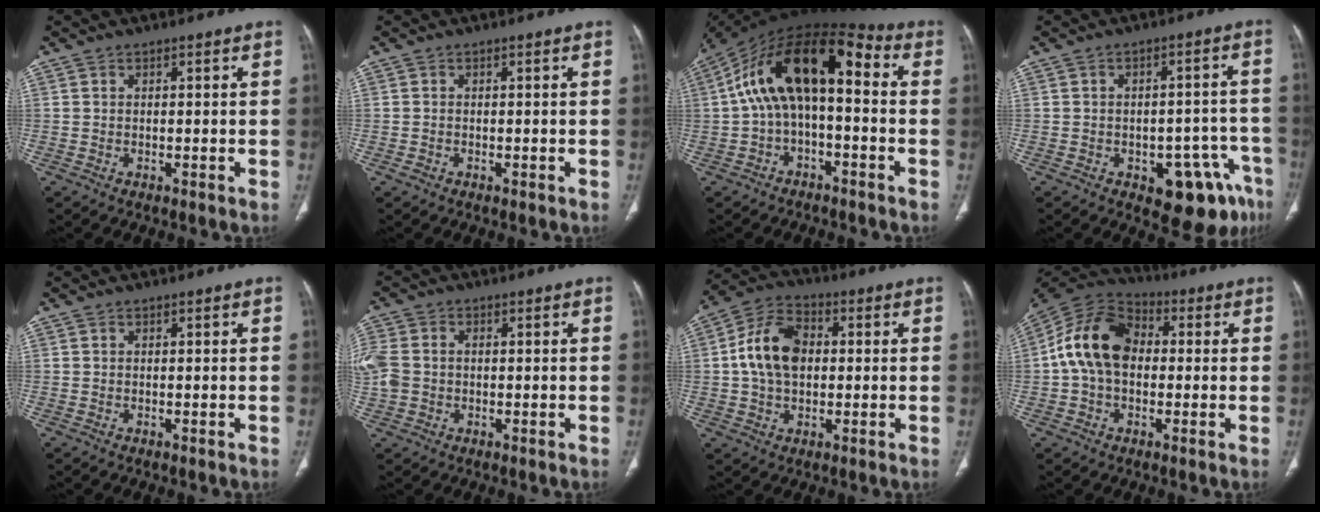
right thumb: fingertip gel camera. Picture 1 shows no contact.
{"total": 0.8, "force": [-0.4, 0.6, 0.3], "torque": [-0.011, 0.002, -0.005]}
{"total": 16.9, "force": [0.6, 8.4, 14.7], "torque": [-0.246, 0.061, 0.000]}
{"total": 11.9, "force": [-6.2, 5.8, 8.3], "torque": [-0.065, 0.041, -0.071]}
{"total": 0.0}
{"total": 6.9, "force": [-0.4, 5.5, 4.2], "torque": [-0.113, 0.013, -0.008]}
{"total": 11.9, "force": [0.8, 8.1, 8.6], "torque": [-0.151, 0.020, 0.009]}
{"total": 14.4, "force": [0.5, 10.2, 10.2], "torque": [-0.182, 0.033, -0.003]}